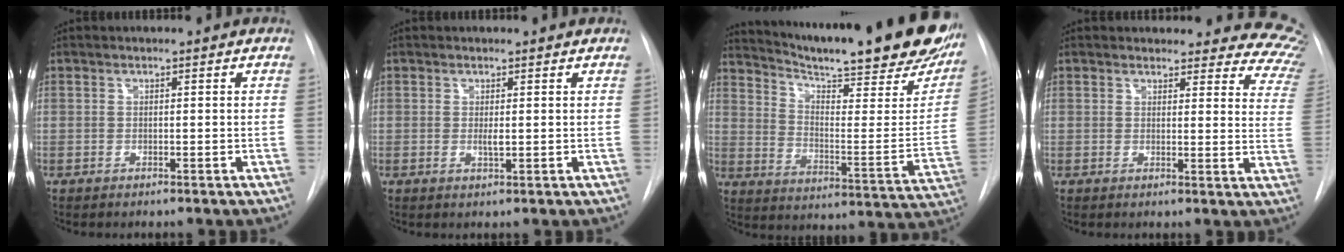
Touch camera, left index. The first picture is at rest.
{"total": 1.1, "force": [-0.5, 0.2, 1.0], "torque": [-0.021, -0.008, -0.008]}
{"total": 30.2, "force": [24.3, 4.4, 17.3], "torque": [-0.251, -0.083, 0.313]}
{"total": 15.2, "force": [14.4, 4.5, 2.0], "torque": [0.026, -0.095, 0.114]}